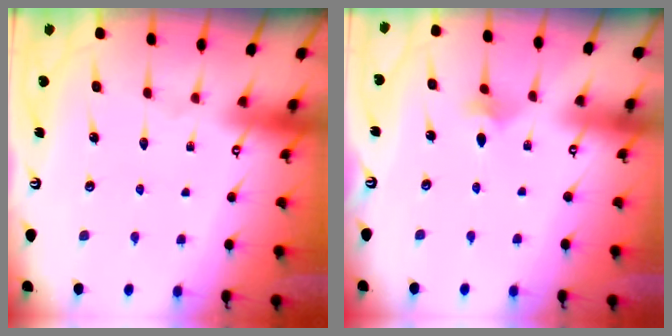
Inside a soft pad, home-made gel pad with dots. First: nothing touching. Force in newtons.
{"total": 2.5, "press": 2.4, "slide": 0.6}